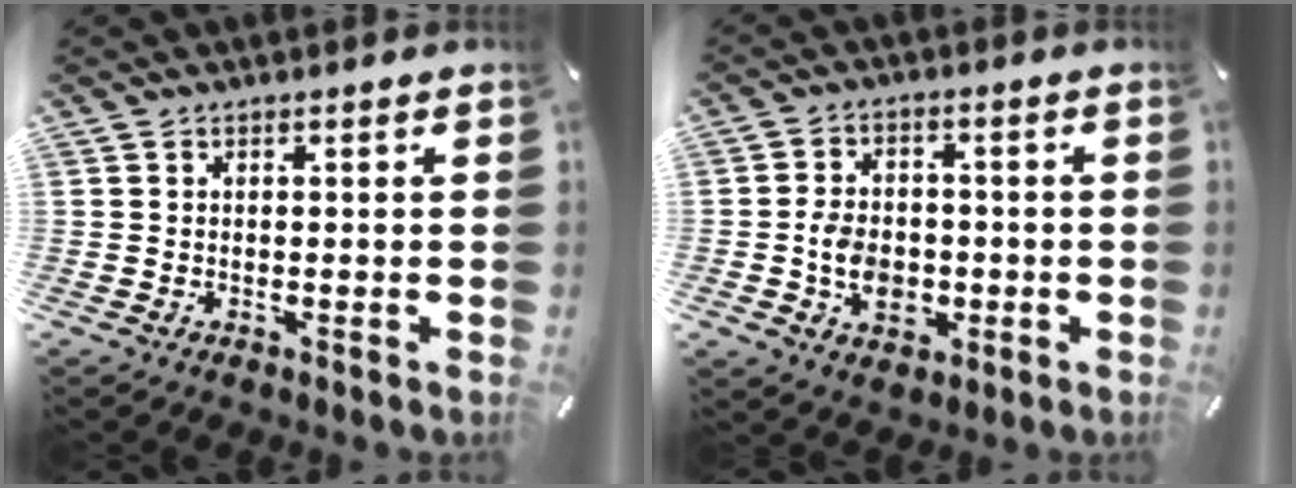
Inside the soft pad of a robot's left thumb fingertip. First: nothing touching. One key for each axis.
{"total": 8.4, "fx": -1.9, "fy": 6.8, "fz": 4.6, "tx": -0.101, "ty": 0.011, "tz": -0.034}